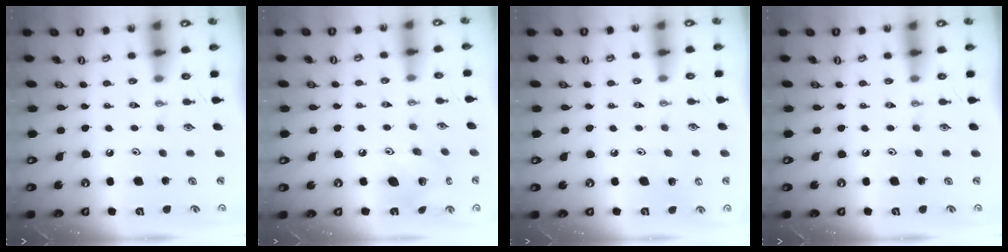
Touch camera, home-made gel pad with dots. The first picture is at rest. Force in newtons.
{"total": 9.3, "press": 9.3, "slide": 0.7}
{"total": 4.8, "press": 4.7, "slide": 0.7}
{"total": 0.0}